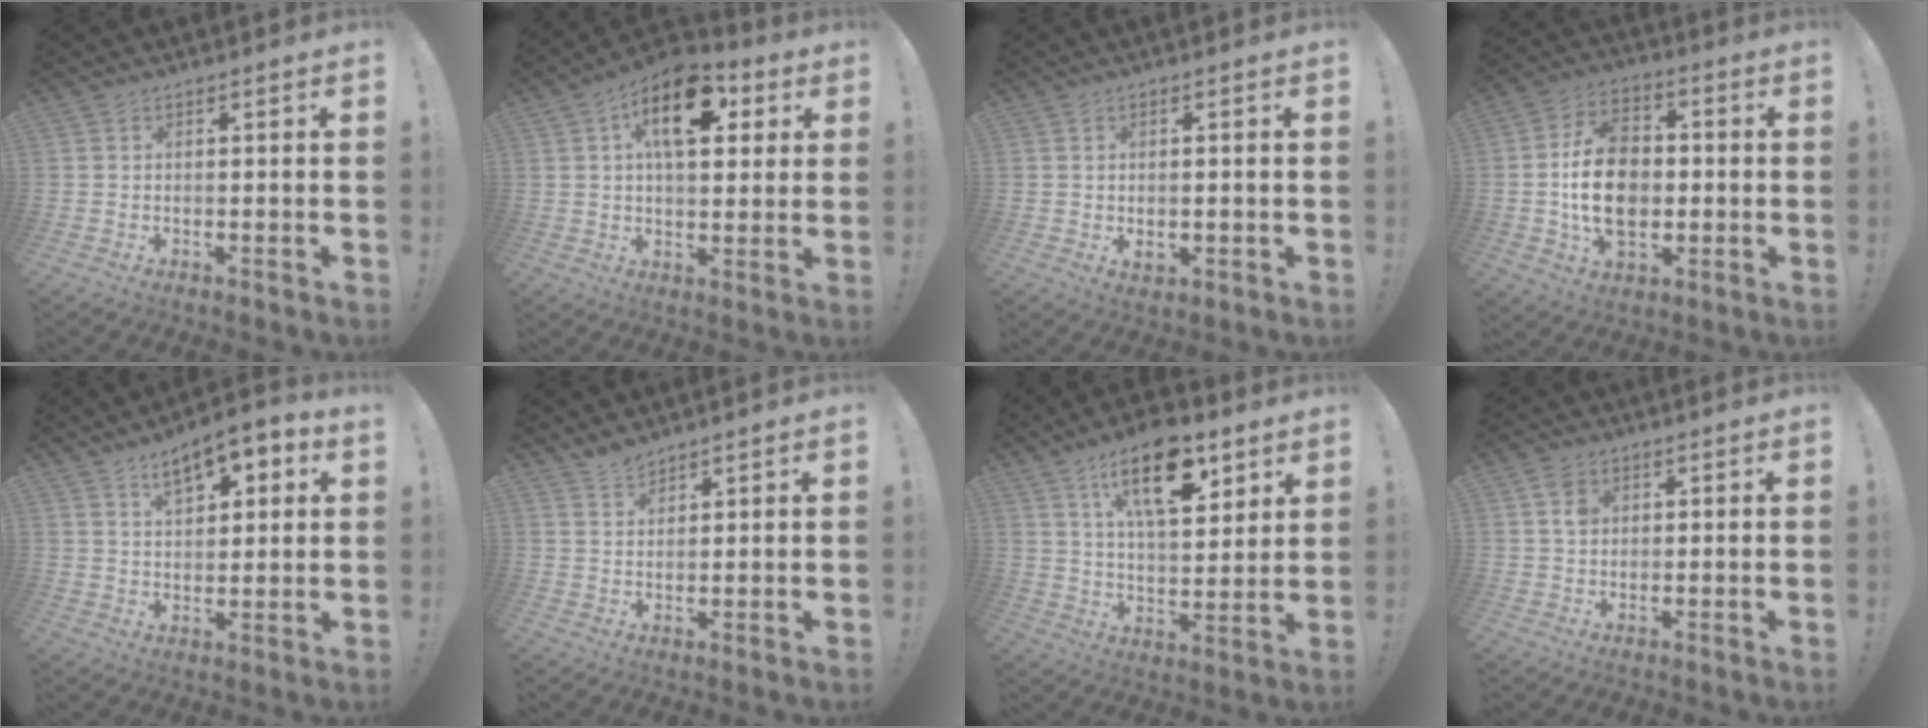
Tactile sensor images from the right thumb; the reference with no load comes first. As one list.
[{"total": 16.9, "force": [6.0, 9.3, 12.7], "torque": [-0.177, -0.010, 0.102]}, {"total": 2.1, "force": [0.0, 1.2, 1.7], "torque": [-0.014, -0.003, -0.002]}, {"total": 17.8, "force": [-1.0, 12.8, 12.3], "torque": [-0.200, 0.009, -0.021]}, {"total": 9.5, "force": [5.7, 4.3, 6.2], "torque": [-0.092, -0.025, 0.100]}, {"total": 3.6, "force": [3.3, 1.1, 0.9], "torque": [-0.007, -0.024, 0.059]}, {"total": 18.3, "force": [9.9, 8.4, 12.9], "torque": [-0.198, -0.040, 0.166]}, {"total": 4.3, "force": [1.3, 3.3, 2.4], "torque": [-0.031, 0.002, 0.022]}]